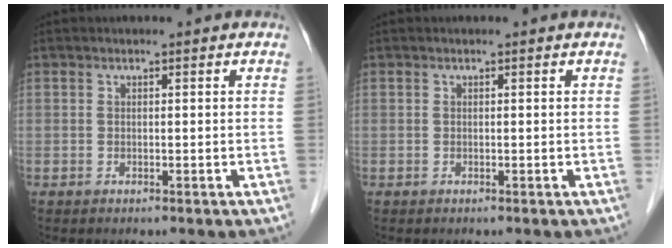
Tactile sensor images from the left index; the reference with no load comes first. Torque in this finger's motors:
{"motor_torque": [0.00, 0.00, 0.00, 0.00]}